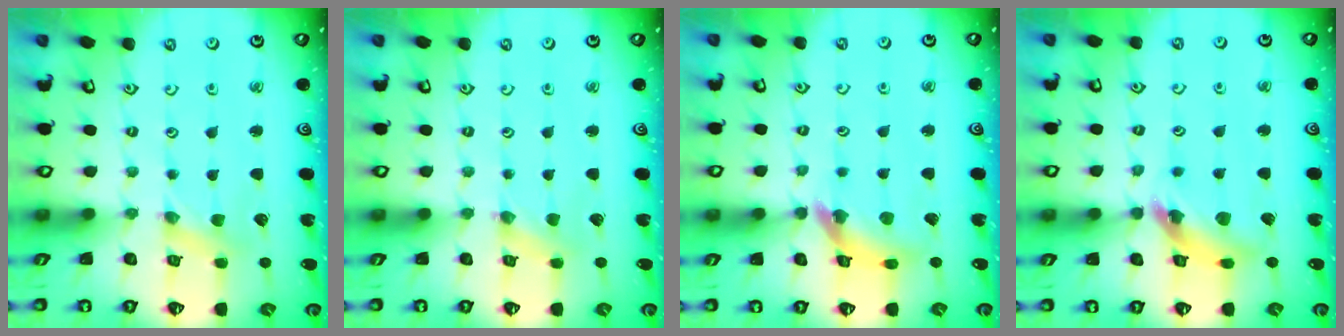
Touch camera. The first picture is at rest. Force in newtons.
{"total": 0.0}
{"total": 11.6, "press": 11.5, "slide": 1.3}
{"total": 12.6, "press": 12.5, "slide": 1.7}